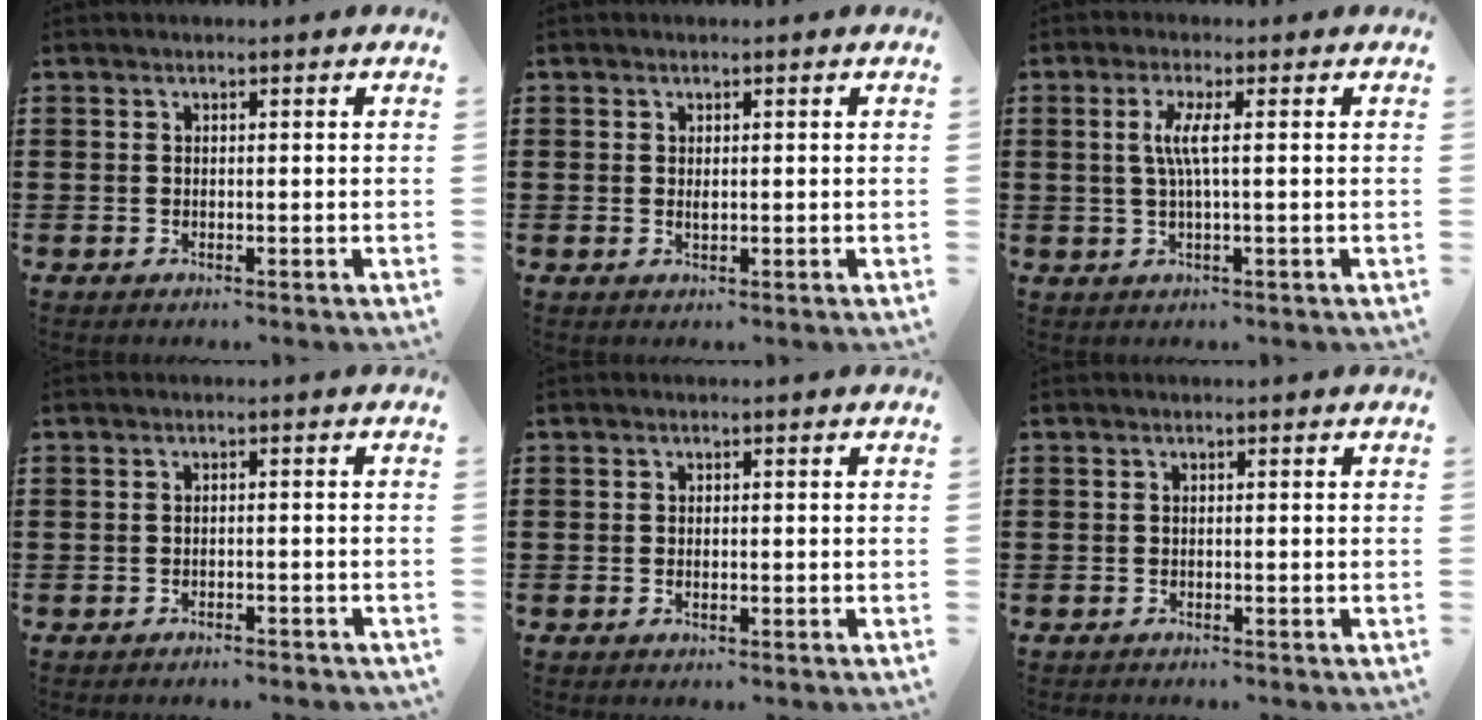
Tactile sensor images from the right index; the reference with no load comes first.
{"total": 1.0, "force": [0.2, 0.5, 0.8], "torque": [-0.016, 0.003, 0.003]}
{"total": 3.9, "force": [0.3, 0.0, 3.9], "torque": [-0.089, -0.012, -0.003]}
{"total": 1.1, "force": [-1.1, 0.1, 0.1], "torque": [-0.005, 0.000, -0.023]}
{"total": 0.6, "force": [-0.2, 0.3, 0.5], "torque": [-0.011, -0.002, -0.002]}
{"total": 0.0}